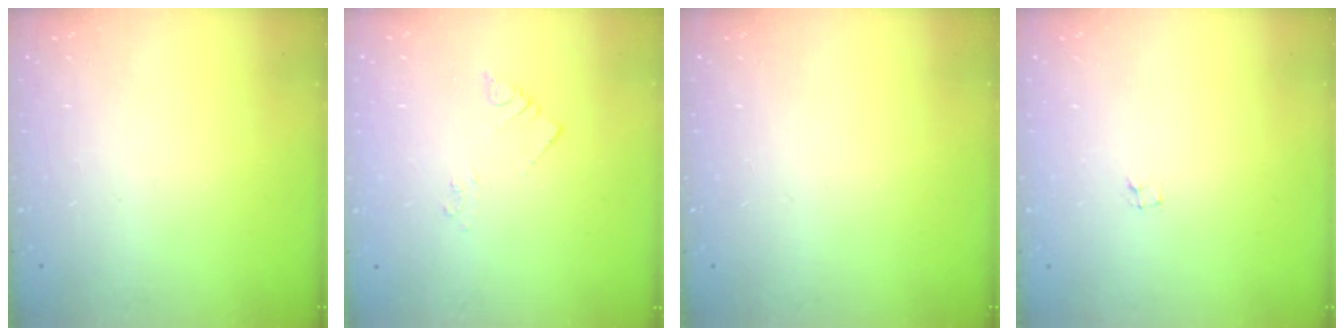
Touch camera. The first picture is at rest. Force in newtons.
{"total": 2.1, "press": 2.1, "slide": 0.3}
{"total": 0.0}
{"total": 1.2, "press": 1.2, "slide": 0.1}